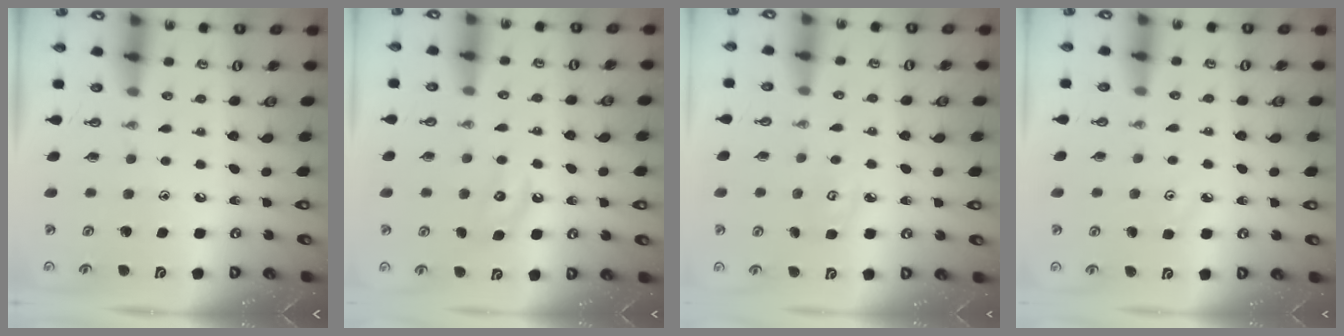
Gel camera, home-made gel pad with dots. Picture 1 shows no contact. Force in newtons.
{"total": 4.3, "press": 4.2, "slide": 0.5}
{"total": 4.5, "press": 4.5, "slide": 0.4}
{"total": 3.1, "press": 3.0, "slide": 0.5}